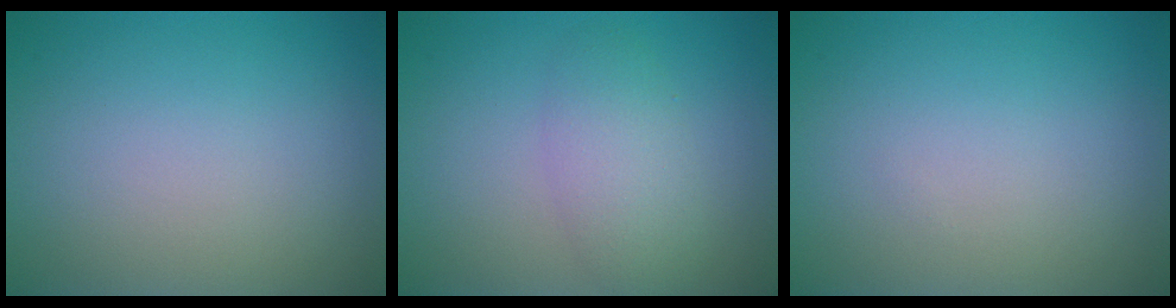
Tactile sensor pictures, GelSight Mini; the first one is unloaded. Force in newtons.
{"total": 3.2, "press": 3.2, "slide": 0.1}
{"total": 0.0}